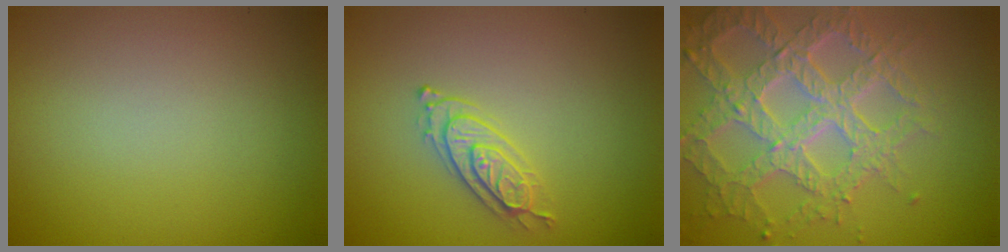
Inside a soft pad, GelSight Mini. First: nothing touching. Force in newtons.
{"total": 2.2, "press": 2.2, "slide": 0.5}
{"total": 6.9, "press": 5.3, "slide": 4.5}